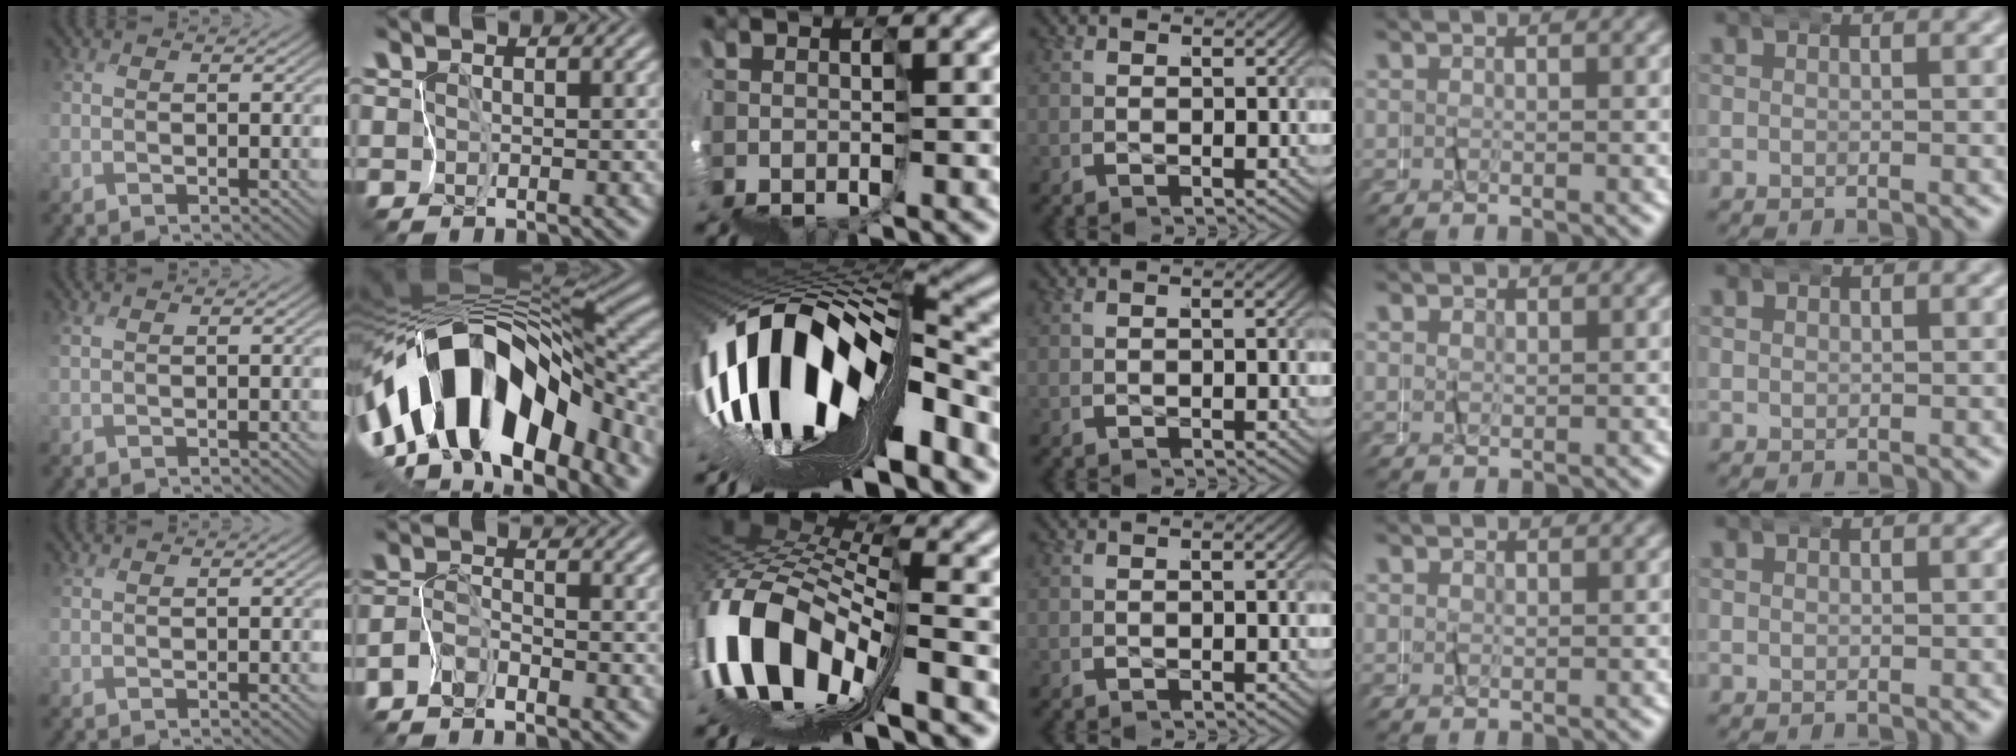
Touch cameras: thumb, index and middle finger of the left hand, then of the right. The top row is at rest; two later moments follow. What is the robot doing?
{"motion": "wrap", "object": "felt sheet"}